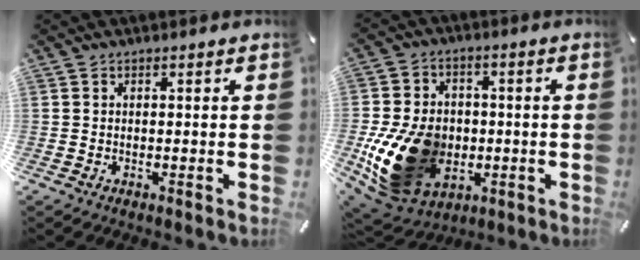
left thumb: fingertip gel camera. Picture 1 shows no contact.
{"total": 19.1, "force": [-3.7, 14.6, 11.8], "torque": [-0.234, 0.013, -0.052]}